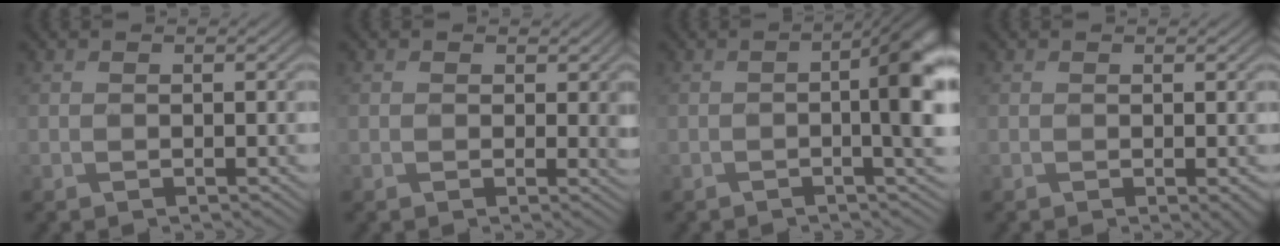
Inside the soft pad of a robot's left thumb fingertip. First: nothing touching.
{"total": 2.1, "force": [0.6, 1.6, 1.1], "torque": [-0.021, -0.006, 0.006]}
{"total": 6.3, "force": [-0.5, 1.7, 6.0], "torque": [-0.078, 0.000, -0.009]}
{"total": 1.1, "force": [-0.1, 0.4, 1.0], "torque": [-0.016, -0.006, 0.001]}